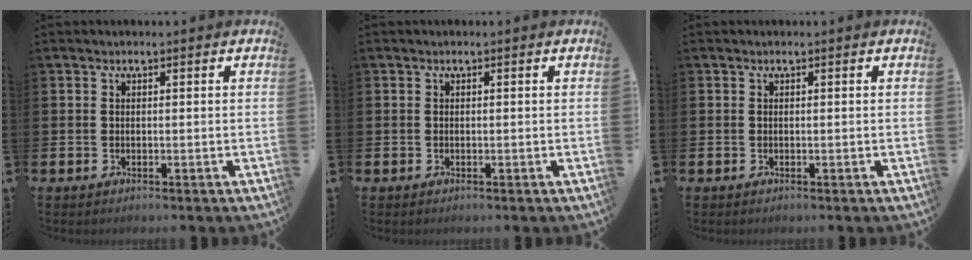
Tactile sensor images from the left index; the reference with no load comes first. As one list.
[{"total": 0.0}, {"total": 0.0}]